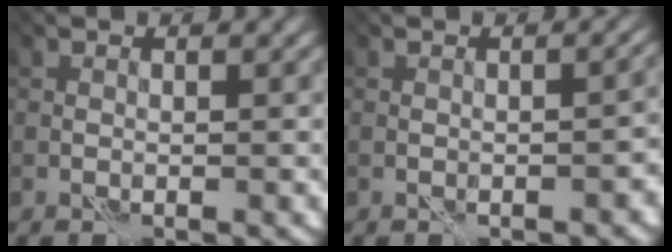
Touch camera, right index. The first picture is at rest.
{"total": 1.8, "force": [-0.7, 0.5, 1.6], "torque": [-0.015, 0.004, -0.004]}